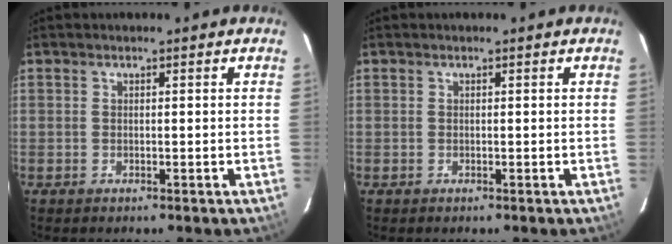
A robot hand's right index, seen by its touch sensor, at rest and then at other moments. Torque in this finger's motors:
{"motor_torque": [-0.01, -0.01, 0.01, 0.00]}